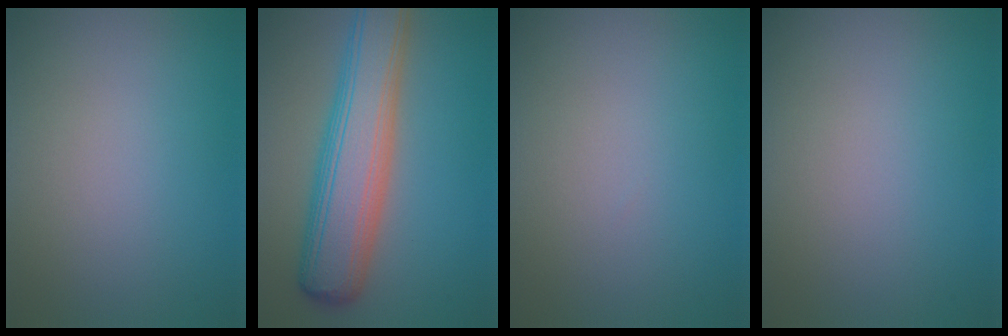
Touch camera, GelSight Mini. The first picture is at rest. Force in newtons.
{"total": 9.0, "press": 9.0, "slide": 0.2}
{"total": 0.0}
{"total": 0.0}